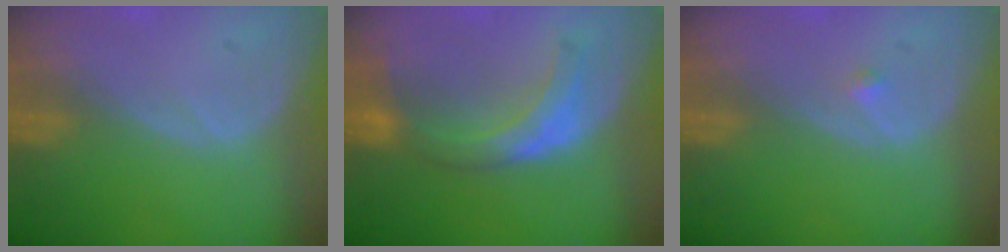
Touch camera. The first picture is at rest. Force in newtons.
{"total": 6.6, "press": 6.6, "slide": 0.6}
{"total": 0.7, "press": 0.7, "slide": 0.1}